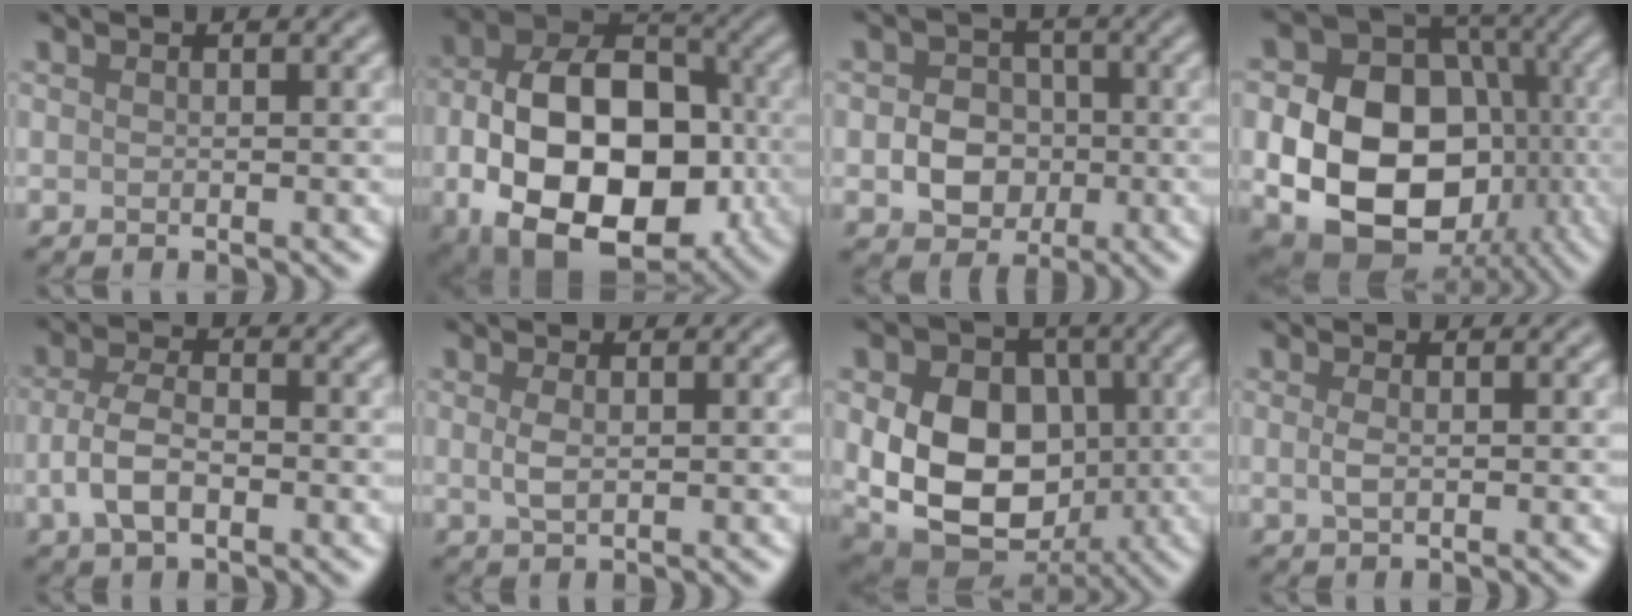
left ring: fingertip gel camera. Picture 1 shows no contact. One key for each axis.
{"total": 15.7, "fx": -3.3, "fy": 10.0, "fz": 11.6, "tx": -0.176, "ty": -0.011, "tz": -0.059}
{"total": 4.3, "fx": -0.9, "fy": 3.6, "fz": 2.2, "tx": -0.029, "ty": -0.001, "tz": -0.016}
{"total": 15.0, "fx": -2.6, "fy": 11.5, "fz": 9.2, "tx": -0.150, "ty": -0.023, "tz": -0.043}
{"total": 4.0, "fx": -1.2, "fy": 2.1, "fz": 3.2, "tx": -0.065, "ty": 0.001, "tz": -0.028}
{"total": 1.5, "fx": 0.2, "fy": 0.6, "fz": 1.3, "tx": -0.032, "ty": -0.001, "tz": 0.005}
{"total": 13.1, "fx": -0.2, "fy": 9.9, "fz": 8.6, "tx": -0.128, "ty": -0.002, "tz": -0.008}
{"total": 1.2, "fx": 0.0, "fy": 0.5, "fz": 1.1, "tx": -0.026, "ty": -0.001, "tz": -0.001}